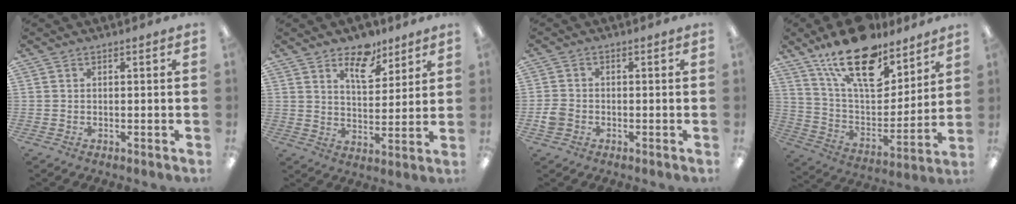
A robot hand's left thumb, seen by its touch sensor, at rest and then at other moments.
{"total": 10.3, "force": [7.2, 5.1, 5.3], "torque": [-0.060, -0.043, 0.122]}
{"total": 3.0, "force": [-1.1, 2.4, 1.4], "torque": [-0.022, 0.007, -0.020]}
{"total": 21.6, "force": [14.8, 9.5, 12.5], "torque": [-0.213, -0.091, 0.262]}